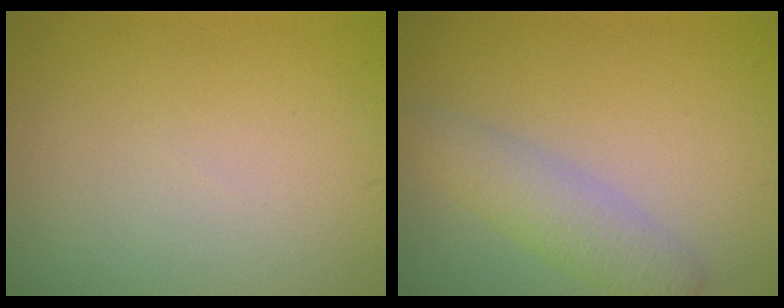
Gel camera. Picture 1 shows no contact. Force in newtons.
{"total": 3.4, "press": 3.3, "slide": 0.3}